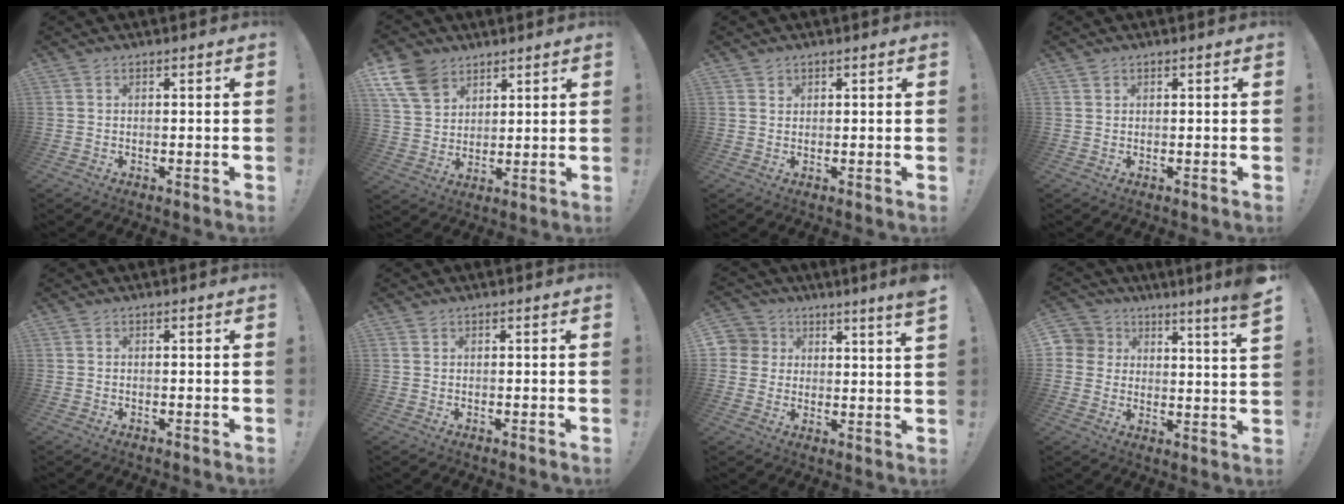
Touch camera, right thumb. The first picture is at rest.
{"total": 12.1, "force": [7.3, 8.3, 5.0], "torque": [-0.093, -0.032, 0.148]}
{"total": 0.9, "force": [0.8, 0.4, 0.1], "torque": [0.005, -0.004, 0.014]}
{"total": 0.7, "force": [0.5, 0.4, 0.0], "torque": [0.005, -0.003, 0.010]}
{"total": 0.0}
{"total": 0.5, "force": [0.4, 0.3, 0.1], "torque": [0.003, -0.002, 0.006]}
{"total": 5.2, "force": [4.1, 2.8, 1.7], "torque": [-0.038, -0.029, 0.078]}
{"total": 6.7, "force": [5.1, 3.0, 3.2], "torque": [-0.065, -0.037, 0.100]}